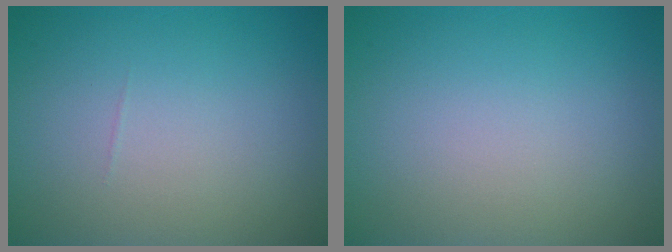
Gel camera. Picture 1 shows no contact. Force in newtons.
{"total": 0.0}